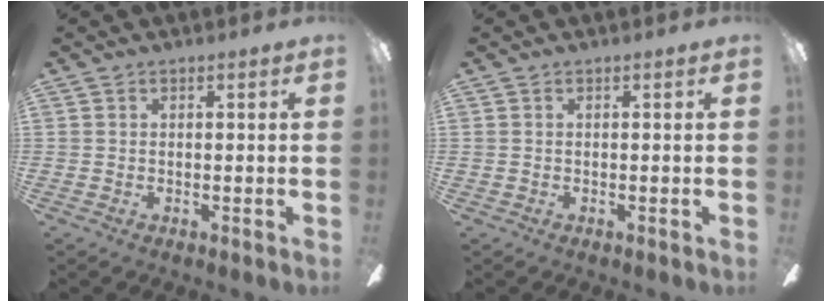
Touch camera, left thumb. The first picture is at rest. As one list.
[{"total": 0.0}]